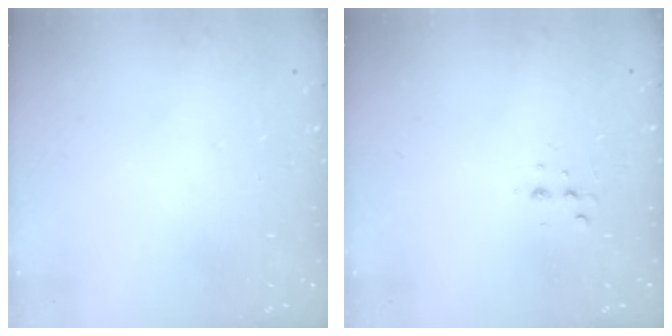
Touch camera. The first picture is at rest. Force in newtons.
{"total": 3.5, "press": 3.4, "slide": 0.5}